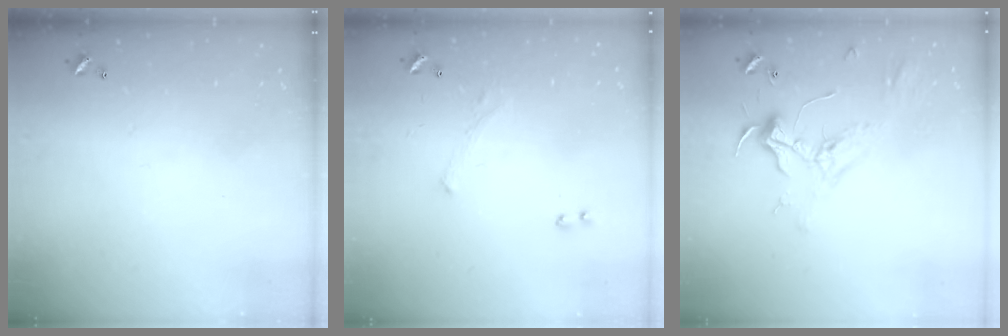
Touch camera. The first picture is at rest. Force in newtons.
{"total": 1.6, "press": 1.5, "slide": 0.6}
{"total": 2.3, "press": 2.2, "slide": 0.9}